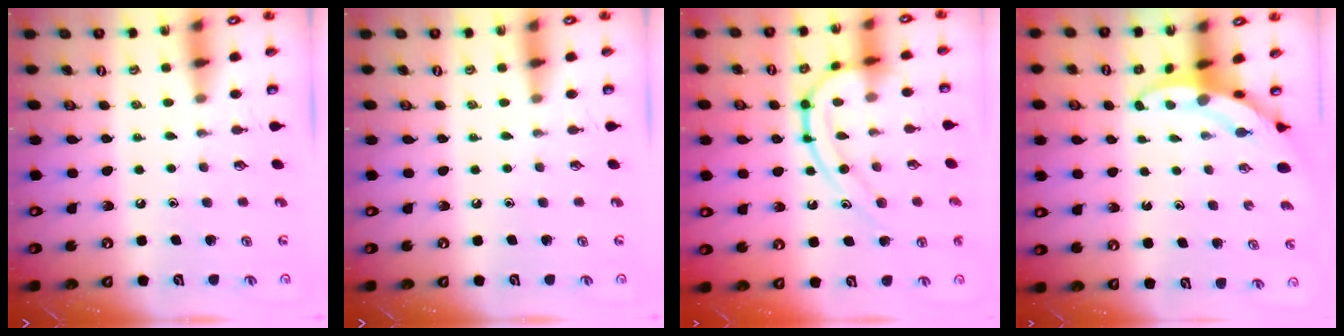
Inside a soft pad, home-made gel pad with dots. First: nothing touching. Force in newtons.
{"total": 0.0}
{"total": 13.7, "press": 13.7, "slide": 0.2}
{"total": 3.4, "press": 3.4, "slide": 0.2}